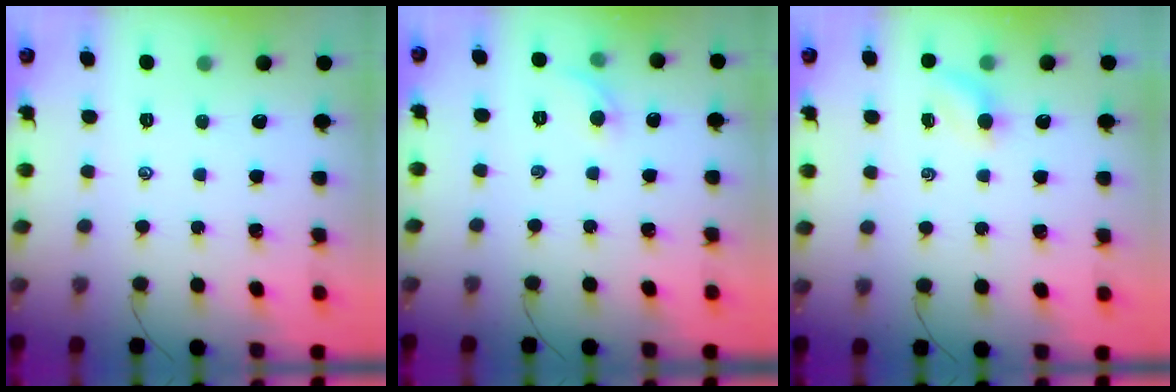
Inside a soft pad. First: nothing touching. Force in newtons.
{"total": 4.6, "press": 4.3, "slide": 1.6}
{"total": 3.7, "press": 3.5, "slide": 1.1}